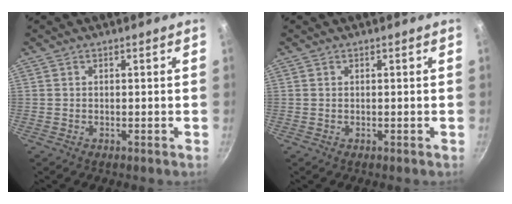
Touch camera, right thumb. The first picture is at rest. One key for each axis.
{"total": 0.0}